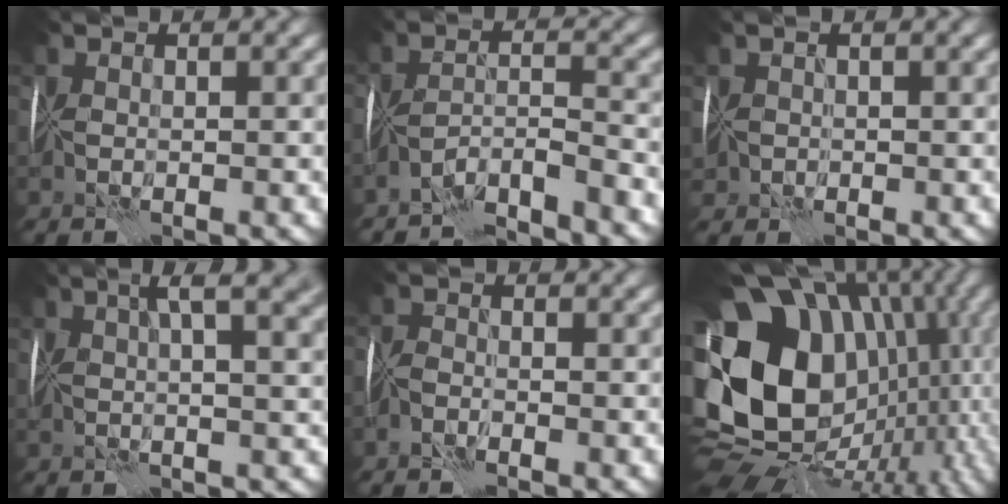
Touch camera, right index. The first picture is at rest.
{"total": 5.2, "force": [-4.9, -1.4, 0.8], "torque": [-0.006, -0.007, -0.092]}
{"total": 1.9, "force": [-0.7, 1.6, 0.9], "torque": [-0.024, -0.008, -0.008]}
{"total": 6.1, "force": [3.0, 1.0, 5.2], "torque": [-0.059, 0.023, 0.033]}
{"total": 2.1, "force": [-1.5, -1.2, -0.8], "torque": [0.025, 0.000, -0.033]}
{"total": 17.9, "force": [0.6, 14.1, 11.0], "torque": [-0.169, -0.005, 0.037]}